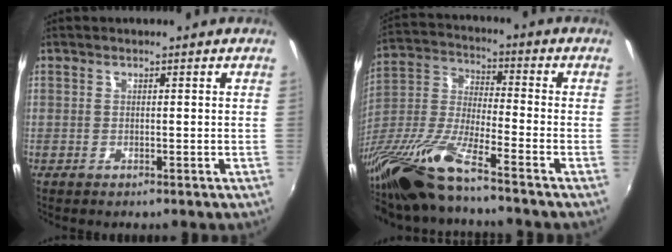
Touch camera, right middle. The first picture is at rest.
{"total": 17.7, "force": [-13.8, 0.7, 11.1], "torque": [-0.232, -0.038, -0.272]}